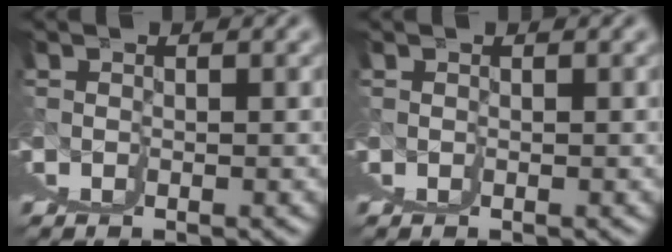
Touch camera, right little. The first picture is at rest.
{"total": 0.0}